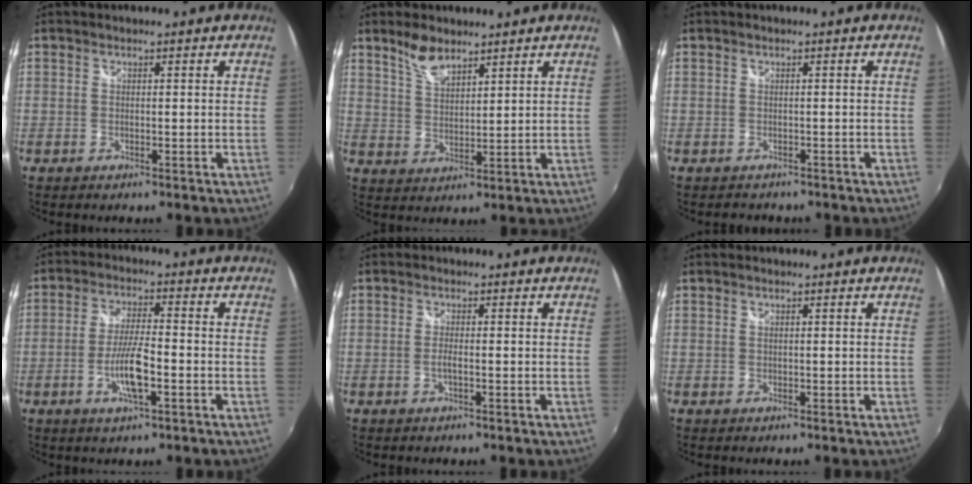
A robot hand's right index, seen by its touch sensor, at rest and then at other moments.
{"total": 5.6, "force": [4.4, 2.1, 2.8], "torque": [-0.049, 0.003, 0.086]}
{"total": 1.6, "force": [-1.2, 1.1, 0.1], "torque": [-0.006, -0.002, -0.015]}
{"total": 7.5, "force": [-2.9, 1.4, 6.8], "torque": [-0.137, -0.005, -0.053]}
{"total": 1.4, "force": [-0.6, 0.0, 1.2], "torque": [-0.025, -0.002, -0.012]}
{"total": 0.0}